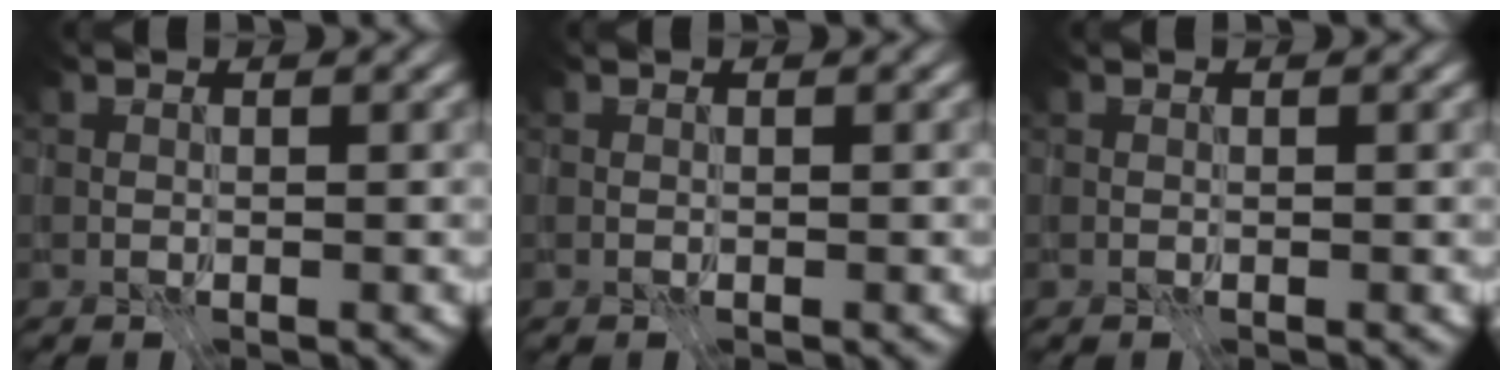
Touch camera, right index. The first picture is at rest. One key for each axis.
{"total": 0.0}
{"total": 0.0}